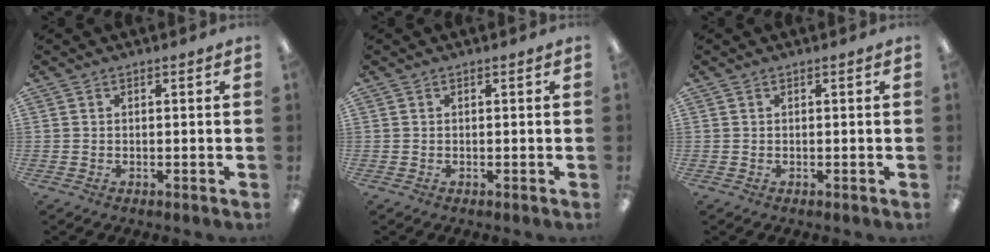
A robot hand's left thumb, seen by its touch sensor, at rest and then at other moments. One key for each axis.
{"total": 0.0}
{"total": 0.0}